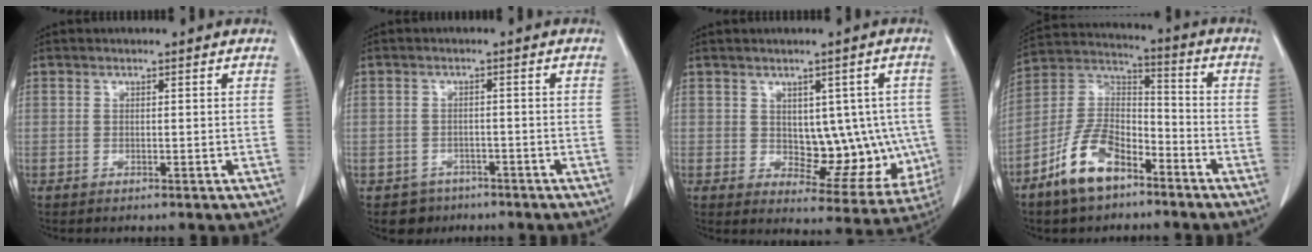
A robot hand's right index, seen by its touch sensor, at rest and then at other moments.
{"total": 3.5, "force": [-2.2, 2.7, -0.4], "torque": [0.005, 0.012, -0.029]}
{"total": 11.3, "force": [0.3, 6.5, 9.2], "torque": [-0.093, 0.013, 0.026]}
{"total": 11.9, "force": [-7.4, 5.6, 7.4], "torque": [-0.160, 0.010, -0.142]}